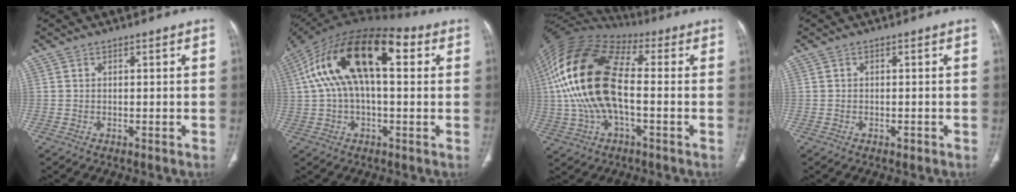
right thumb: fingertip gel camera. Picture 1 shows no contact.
{"total": 20.8, "force": [5.0, 10.0, 17.6], "torque": [-0.313, 0.051, 0.071]}
{"total": 20.8, "force": [0.1, 10.1, 18.2], "torque": [-0.380, 0.027, -0.003]}
{"total": 0.8, "force": [-0.4, 0.6, 0.5], "torque": [-0.005, 0.000, -0.007]}